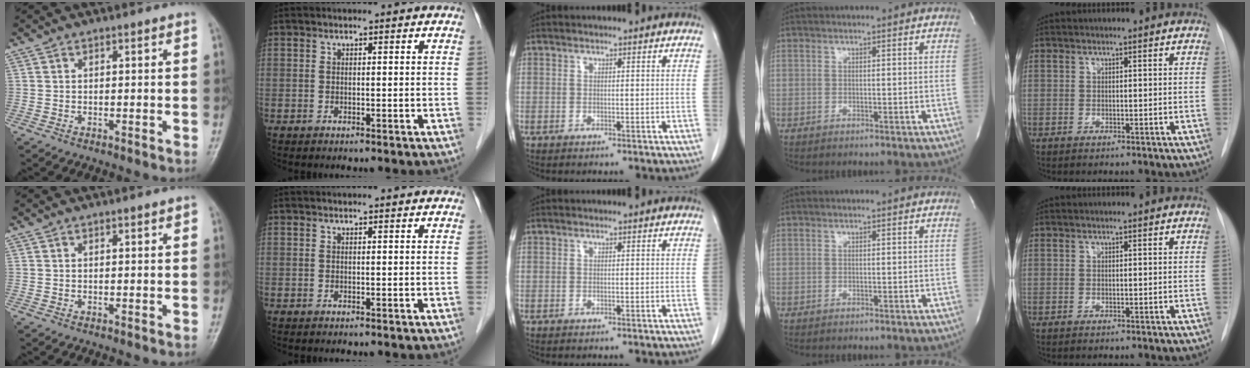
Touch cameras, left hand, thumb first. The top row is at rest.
{"thumb": {"total": 1.0, "force": [0.5, 0.3, 0.8], "torque": [-0.010, 0.001, 0.006]}, "index": {"total": 1.7, "force": [1.7, 0.2, 0.2], "torque": [-0.011, 0.005, 0.015]}}